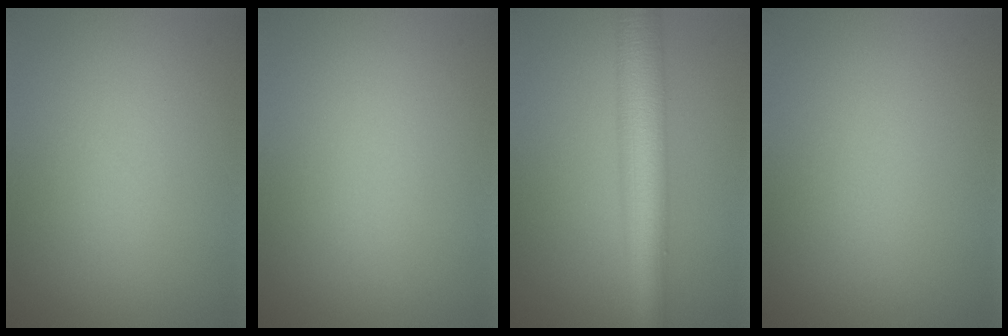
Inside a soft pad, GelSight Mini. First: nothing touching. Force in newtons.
{"total": 0.0}
{"total": 7.7, "press": 7.7, "slide": 0.0}
{"total": 0.0}